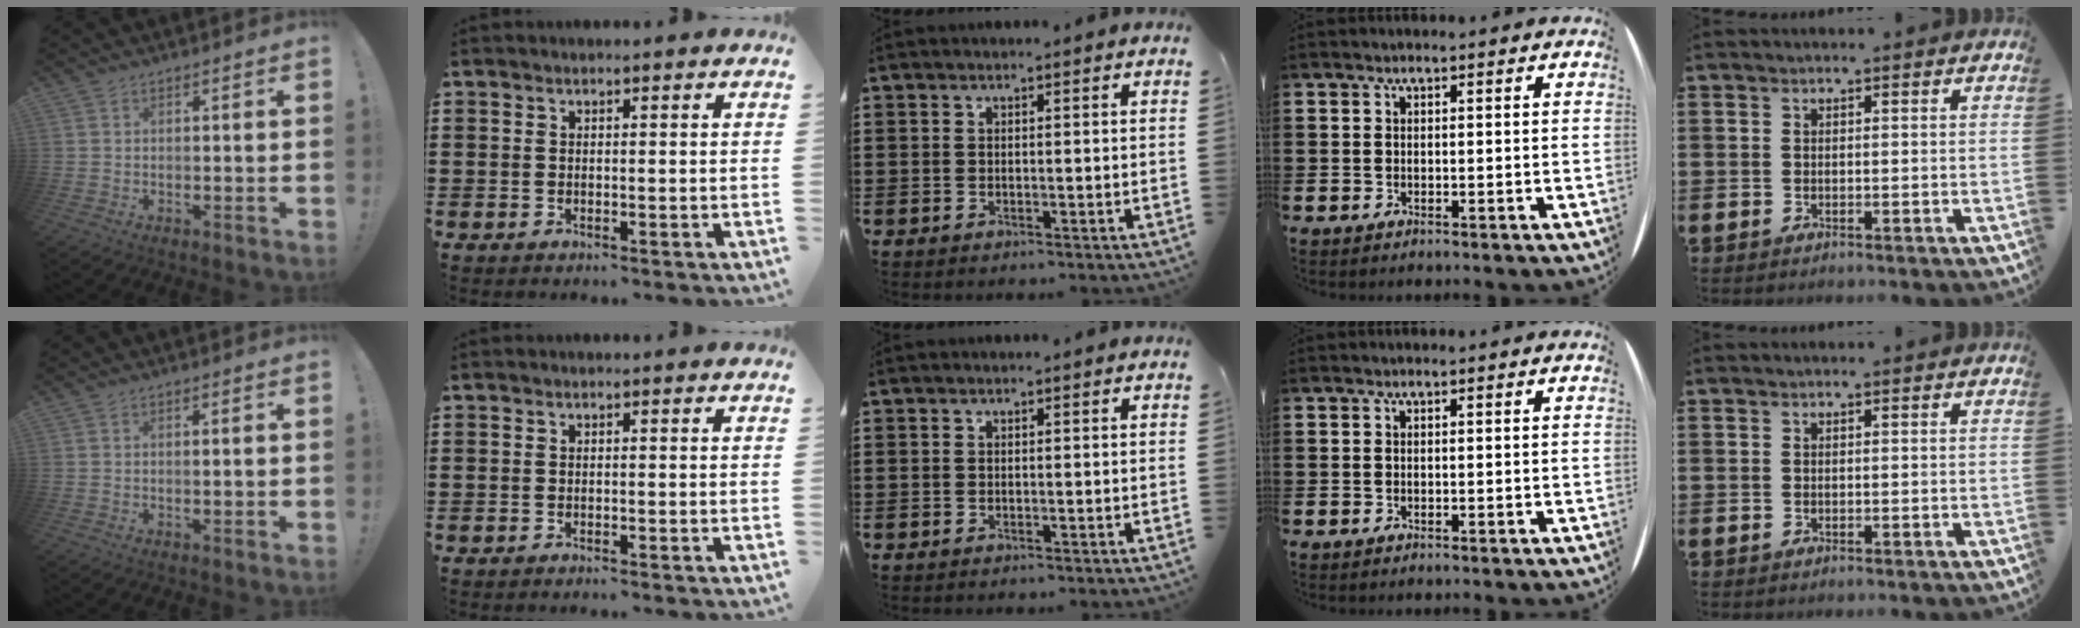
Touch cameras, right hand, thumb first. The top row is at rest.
{"thumb": {"total": 0.8, "force": [0.0, -0.2, 0.7], "torque": [-0.008, -0.003, -0.002]}, "index": {"total": 0.6, "force": [-0.6, 0.0, 0.1], "torque": [-0.004, -0.002, -0.011]}}